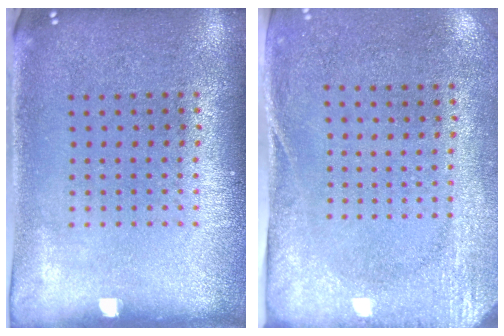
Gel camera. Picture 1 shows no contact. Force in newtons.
{"total": 2.7, "press": 2.1, "slide": 1.7}